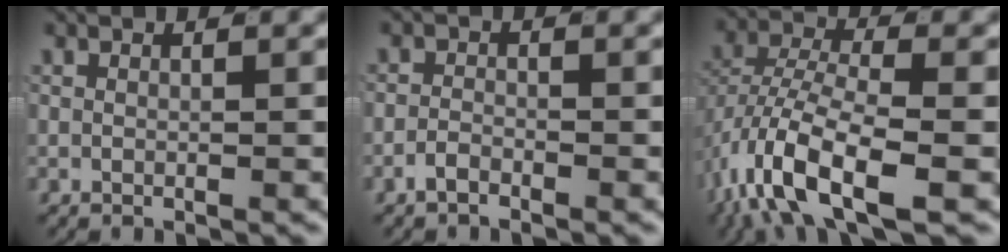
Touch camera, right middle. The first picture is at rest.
{"total": 1.2, "force": [-1.2, 0.2, 0.3], "torque": [-0.002, -0.002, -0.025]}
{"total": 8.4, "force": [-4.3, 3.5, 6.3], "torque": [-0.136, -0.029, -0.064]}